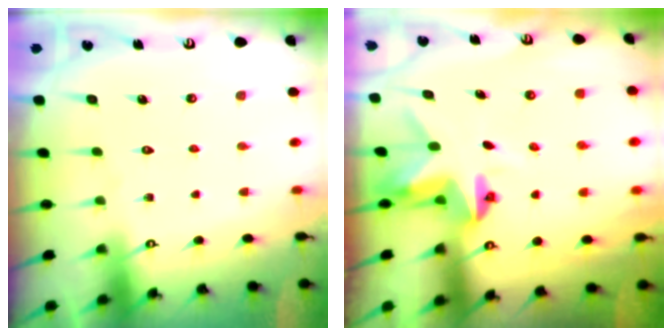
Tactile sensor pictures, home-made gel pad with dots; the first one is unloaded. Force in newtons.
{"total": 3.9, "press": 3.9, "slide": 0.2}